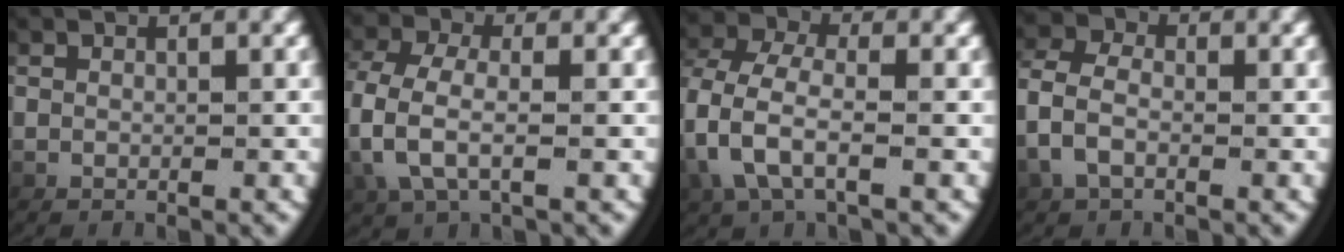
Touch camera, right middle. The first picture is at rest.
{"total": 4.1, "force": [-0.6, 2.4, 3.3], "torque": [-0.097, -0.010, -0.002]}
{"total": 4.4, "force": [-0.4, 2.9, 3.3], "torque": [-0.092, -0.013, -0.003]}
{"total": 3.3, "force": [-0.6, 2.5, 2.0], "torque": [-0.059, -0.002, -0.013]}